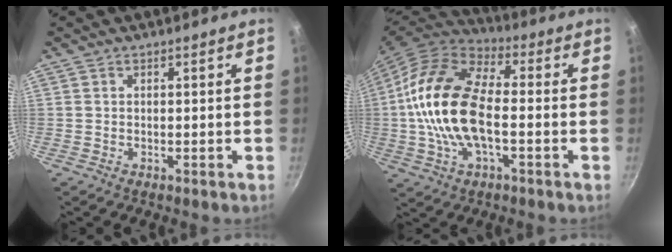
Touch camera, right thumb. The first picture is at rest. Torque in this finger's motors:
{"motor_torque": [-0.54, 1.85, 2.22, -0.55, 0.69]}